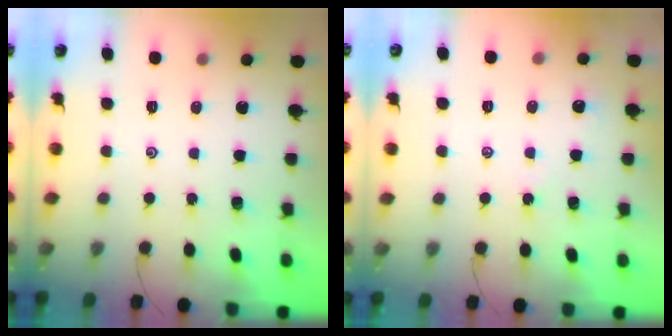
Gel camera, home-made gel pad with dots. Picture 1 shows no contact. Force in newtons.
{"total": 3.0, "press": 2.9, "slide": 0.4}